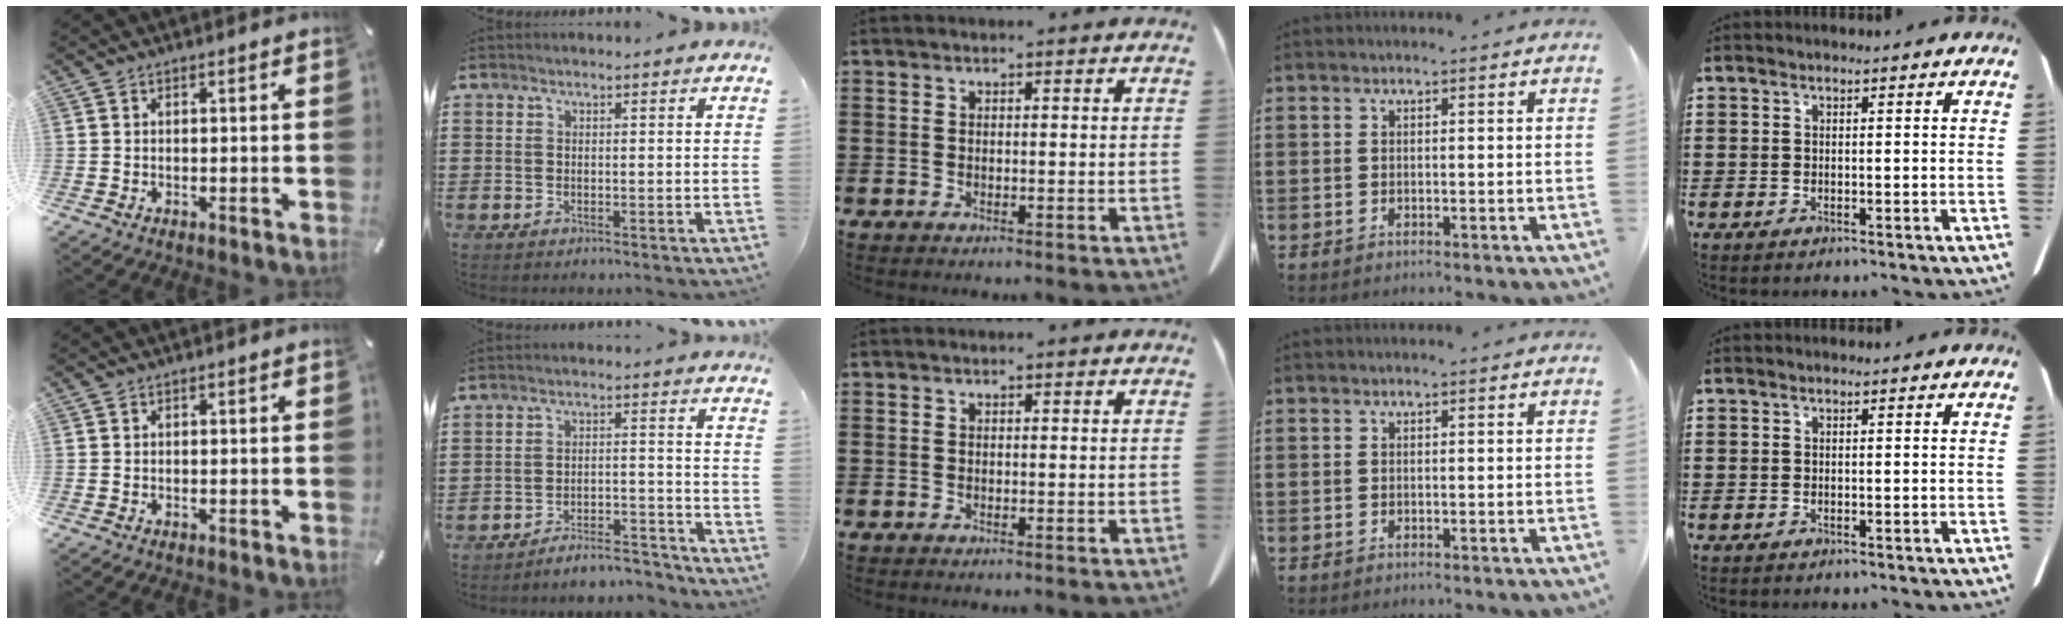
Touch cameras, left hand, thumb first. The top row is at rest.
{"index": {"total": 5.0, "force": [-4.9, 0.2, 0.8], "torque": [-0.012, 0.004, -0.097]}}